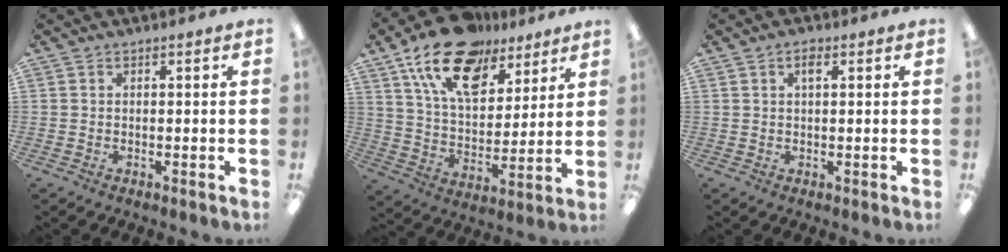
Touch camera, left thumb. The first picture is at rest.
{"total": 19.0, "force": [12.5, 9.9, 10.4], "torque": [-0.182, -0.062, 0.223]}
{"total": 2.1, "force": [0.9, 0.9, 1.6], "torque": [-0.028, 0.002, 0.013]}